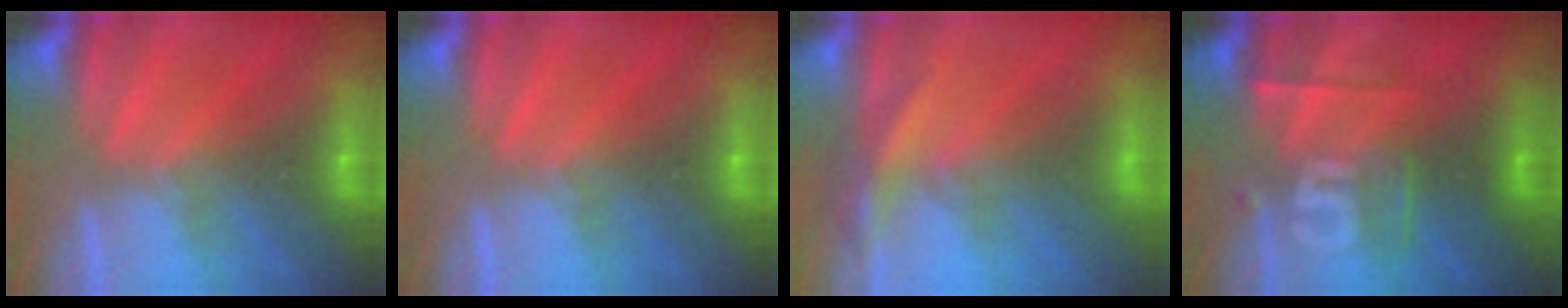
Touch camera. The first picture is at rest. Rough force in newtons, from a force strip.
{"total": 0.0}
{"total": 2.9}
{"total": 2.4}